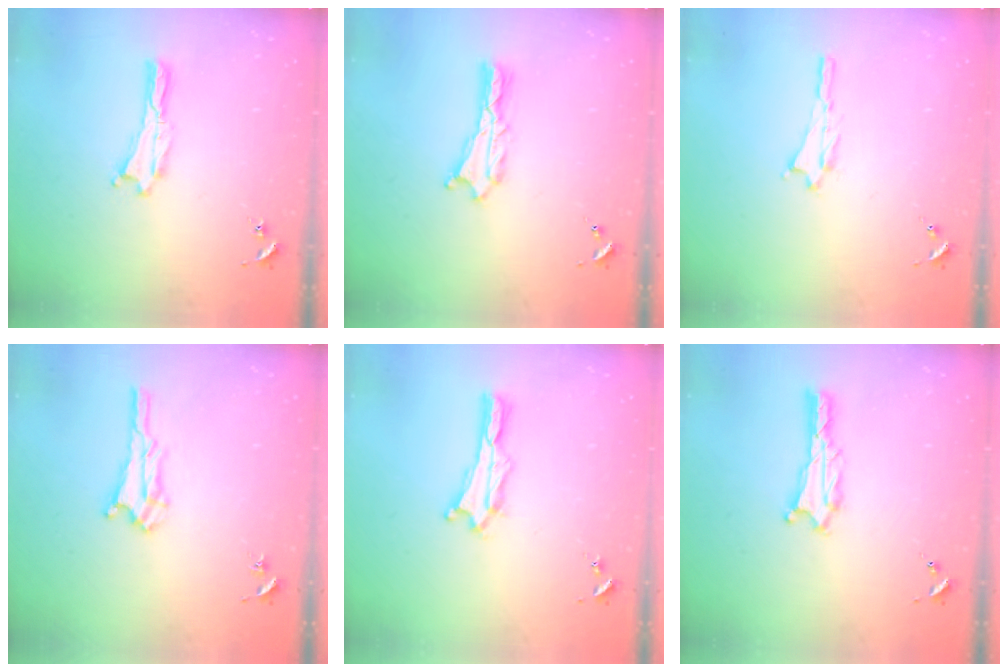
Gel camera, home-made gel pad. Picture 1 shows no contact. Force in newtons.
{"total": 1.1, "press": 1.1, "slide": 0.2}
{"total": 0.7, "press": 0.7, "slide": 0.1}
{"total": 2.3, "press": 2.2, "slide": 0.2}
{"total": 0.9, "press": 0.9, "slide": 0.2}
{"total": 1.3, "press": 1.2, "slide": 0.1}